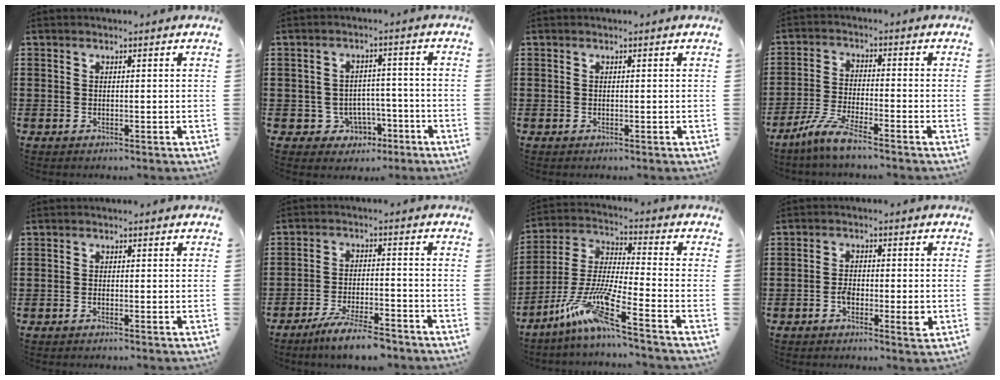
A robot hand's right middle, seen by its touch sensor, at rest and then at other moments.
{"total": 3.8, "force": [-2.2, 2.9, 0.9], "torque": [-0.031, 0.006, -0.044]}
{"total": 0.0}
{"total": 5.8, "force": [-4.8, 0.1, 3.2], "torque": [-0.088, -0.019, -0.096]}
{"total": 0.6, "force": [-0.4, 0.2, 0.5], "torque": [-0.011, -0.002, -0.007]}
{"total": 6.8, "force": [-6.0, 0.4, 3.1], "torque": [-0.066, -0.007, -0.115]}
{"total": 10.8, "force": [-7.4, 0.4, 7.8], "torque": [-0.177, -0.019, -0.155]}
{"total": 3.8, "force": [-1.4, 1.5, 3.3], "torque": [-0.061, 0.003, -0.025]}